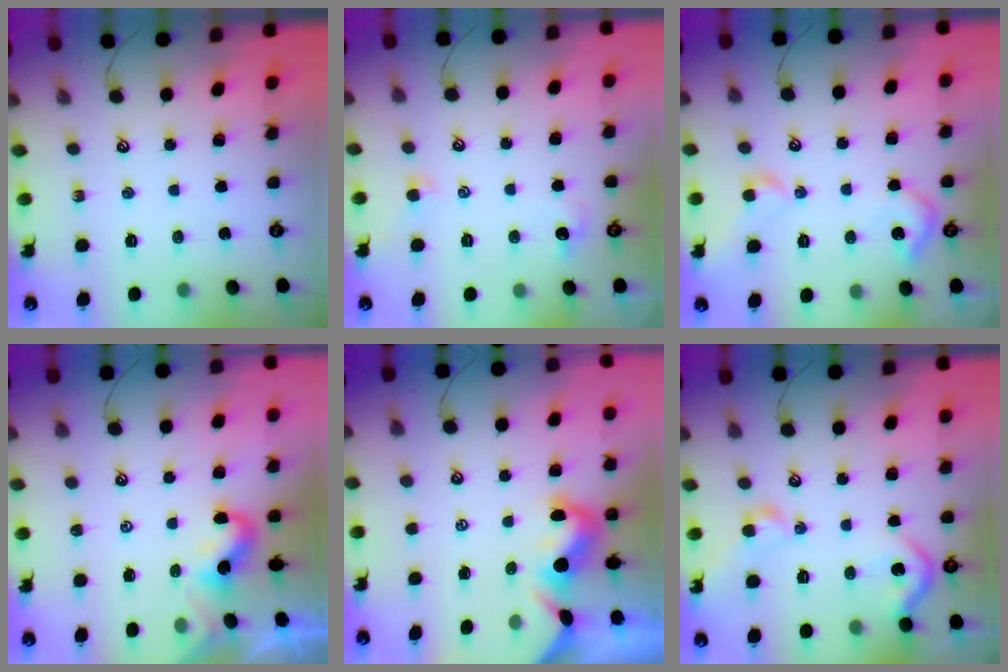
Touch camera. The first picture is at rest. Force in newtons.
{"total": 0.7, "press": 0.1, "slide": 0.7}
{"total": 6.0, "press": 5.9, "slide": 1.1}
{"total": 0.5, "press": 0.4, "slide": 0.3}
{"total": 1.9, "press": 1.8, "slide": 0.4}
{"total": 7.6, "press": 7.5, "slide": 1.4}